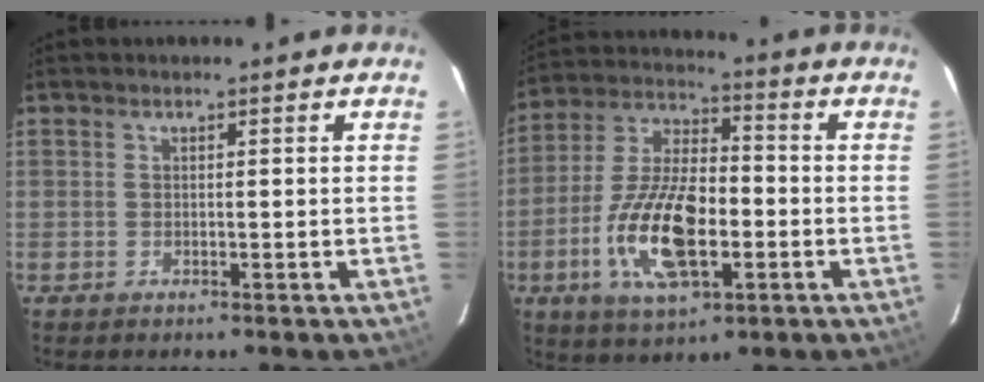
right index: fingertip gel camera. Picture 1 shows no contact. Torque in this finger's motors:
{"motor_torque": [2.14, 0.00, 1.05, 0.21]}